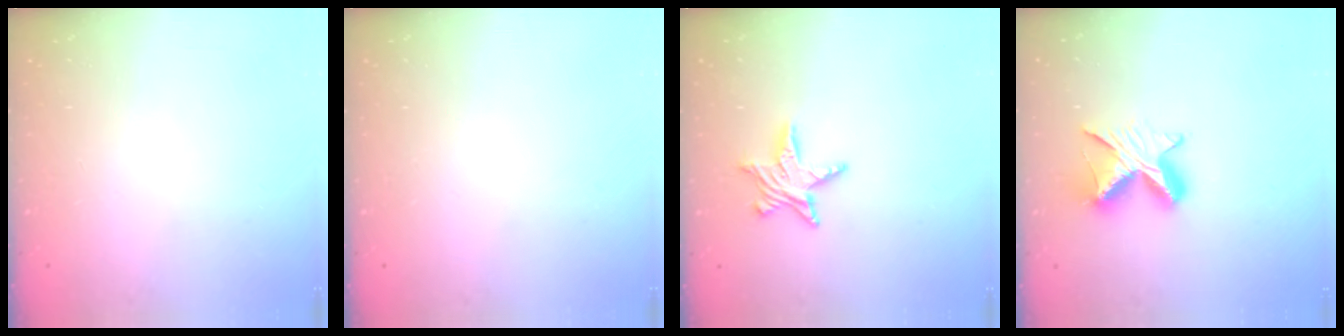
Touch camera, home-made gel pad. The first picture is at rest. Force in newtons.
{"total": 0.0}
{"total": 7.5, "press": 7.5, "slide": 0.6}
{"total": 9.7, "press": 9.6, "slide": 1.2}